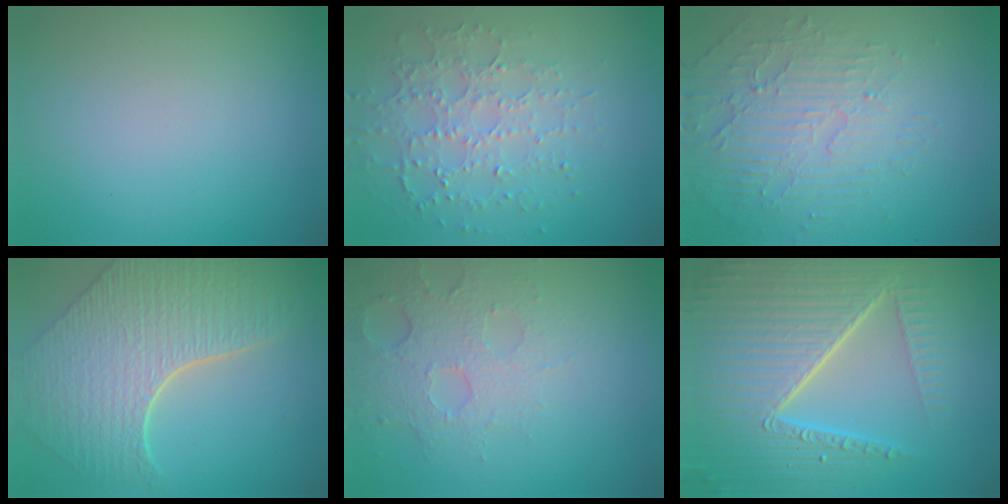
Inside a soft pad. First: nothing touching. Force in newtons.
{"total": 3.8, "press": 3.4, "slide": 1.7}
{"total": 5.1, "press": 3.3, "slide": 3.9}
{"total": 8.2, "press": 5.9, "slide": 5.6}
{"total": 4.9, "press": 3.4, "slide": 3.5}
{"total": 10.3, "press": 6.7, "slide": 7.8}